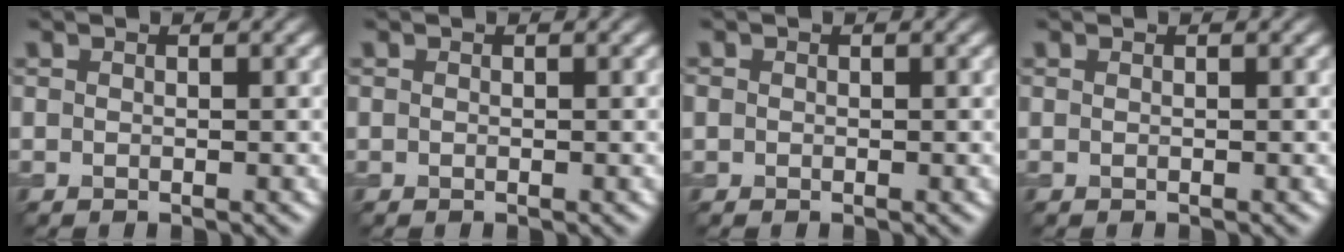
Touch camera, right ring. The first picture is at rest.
{"total": 0.0}
{"total": 0.5, "force": [0.0, 0.5, 0.1], "torque": [0.001, -0.001, -0.002]}
{"total": 0.6, "force": [0.2, 0.3, 0.4], "torque": [-0.005, -0.001, -0.003]}